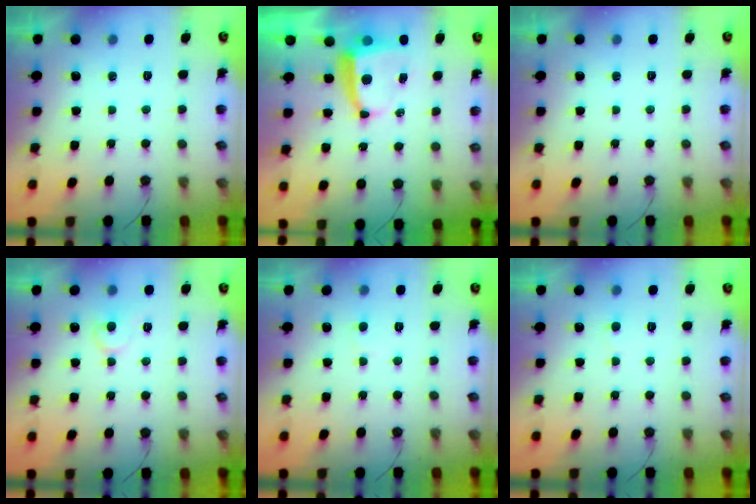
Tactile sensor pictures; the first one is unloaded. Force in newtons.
{"total": 5.6, "press": 5.6, "slide": 0.5}
{"total": 0.0}
{"total": 8.2, "press": 8.1, "slide": 0.8}
{"total": 3.2, "press": 3.2, "slide": 0.2}
{"total": 2.8, "press": 2.8, "slide": 0.2}